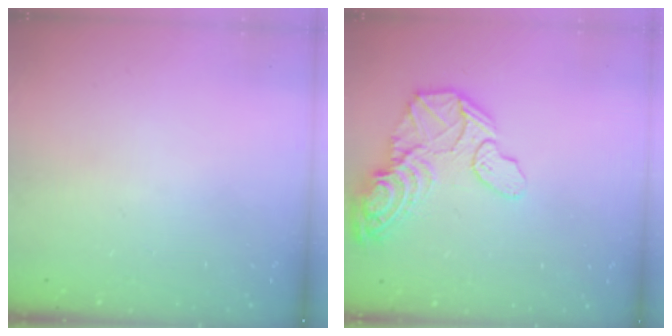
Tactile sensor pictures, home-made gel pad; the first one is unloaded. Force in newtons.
{"total": 23.3, "press": 20.1, "slide": 11.9}